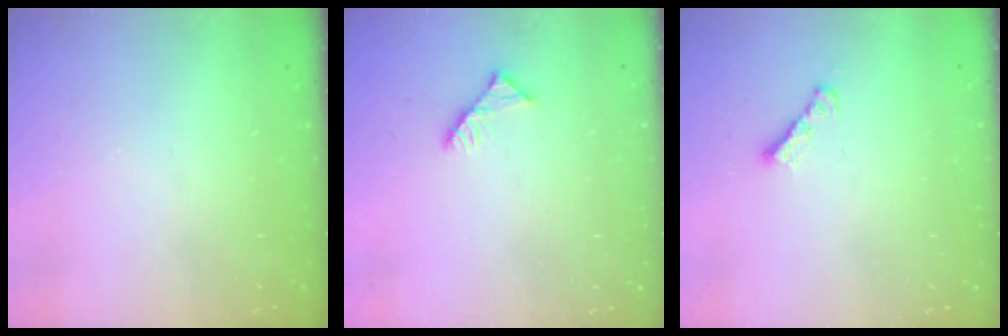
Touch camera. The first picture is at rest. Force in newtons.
{"total": 2.9, "press": 2.9, "slide": 0.4}
{"total": 2.3, "press": 2.3, "slide": 0.4}